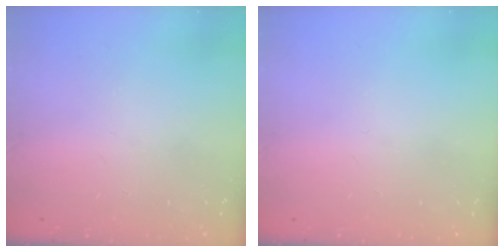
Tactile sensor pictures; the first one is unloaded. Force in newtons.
{"total": 0.0}